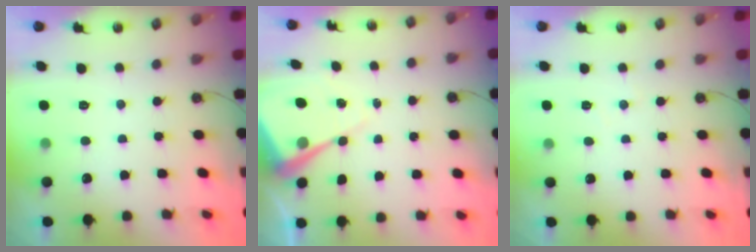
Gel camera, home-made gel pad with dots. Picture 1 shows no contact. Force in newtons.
{"total": 9.7, "press": 9.7, "slide": 0.7}
{"total": 3.7, "press": 3.7, "slide": 0.6}